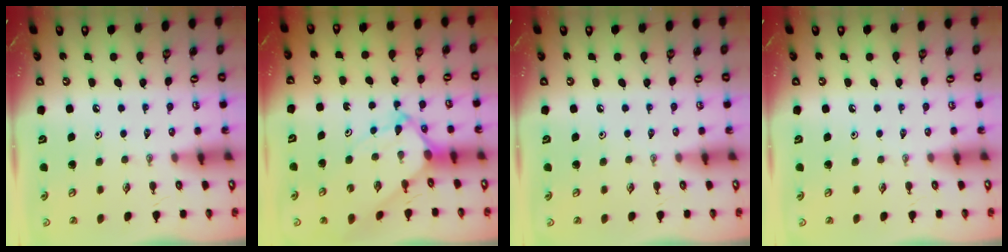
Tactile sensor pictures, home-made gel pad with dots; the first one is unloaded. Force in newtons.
{"total": 5.6, "press": 5.6, "slide": 0.6}
{"total": 0.0}
{"total": 0.0}